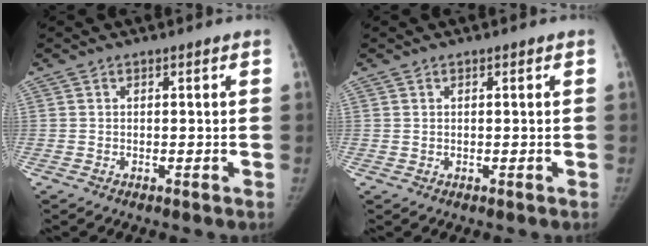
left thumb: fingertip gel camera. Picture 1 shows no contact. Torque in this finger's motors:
{"motor_torque": [-0.07, -0.04, 0.44, -0.02, -0.07]}